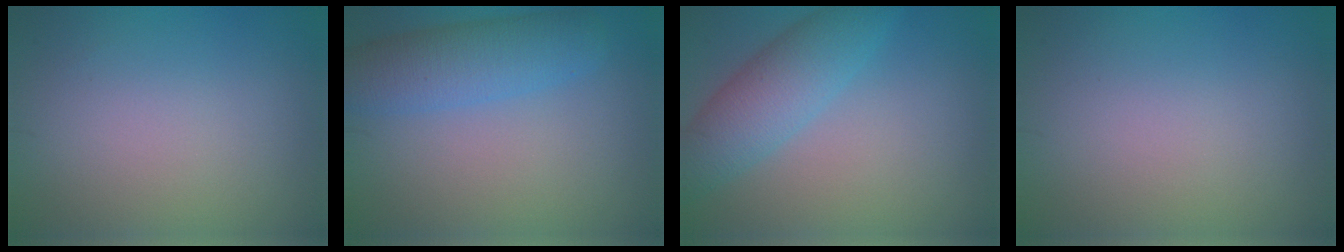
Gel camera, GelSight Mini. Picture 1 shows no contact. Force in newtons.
{"total": 4.9, "press": 4.8, "slide": 0.3}
{"total": 4.8, "press": 4.8, "slide": 0.1}
{"total": 0.0}